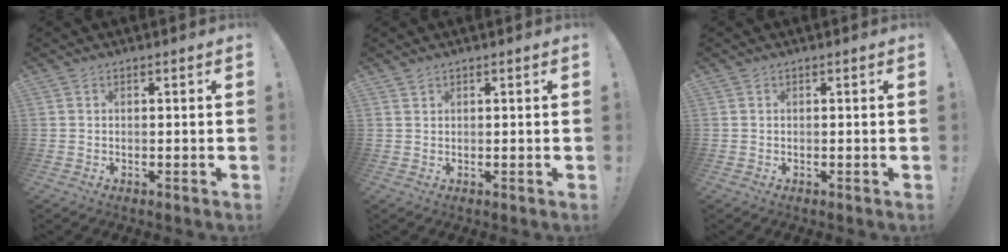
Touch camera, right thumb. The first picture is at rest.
{"total": 0.9, "force": [0.8, 0.4, 0.3], "torque": [0.000, -0.003, 0.015]}
{"total": 0.0}